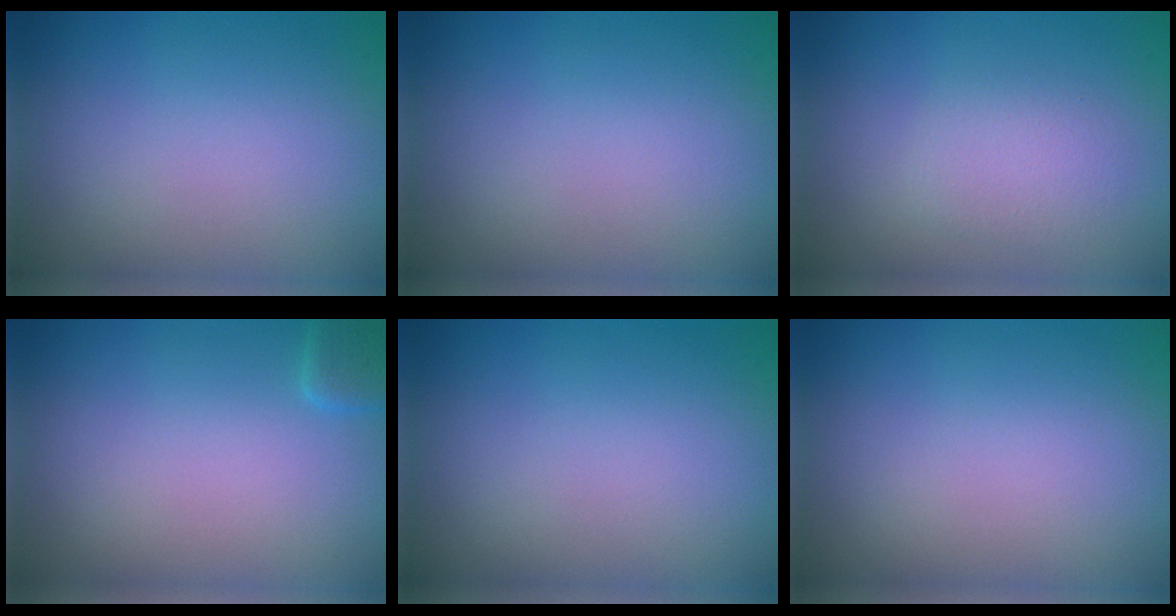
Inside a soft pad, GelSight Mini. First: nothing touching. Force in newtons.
{"total": 0.0}
{"total": 2.0, "press": 2.0, "slide": 0.0}
{"total": 1.6, "press": 1.6, "slide": 0.1}
{"total": 0.0}
{"total": 0.0}